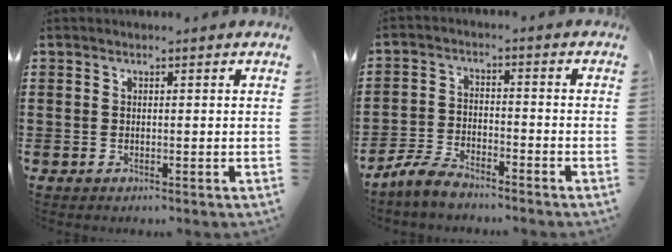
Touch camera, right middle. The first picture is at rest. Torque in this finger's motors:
{"motor_torque": [2.14, 0.00, 0.26, 0.07]}